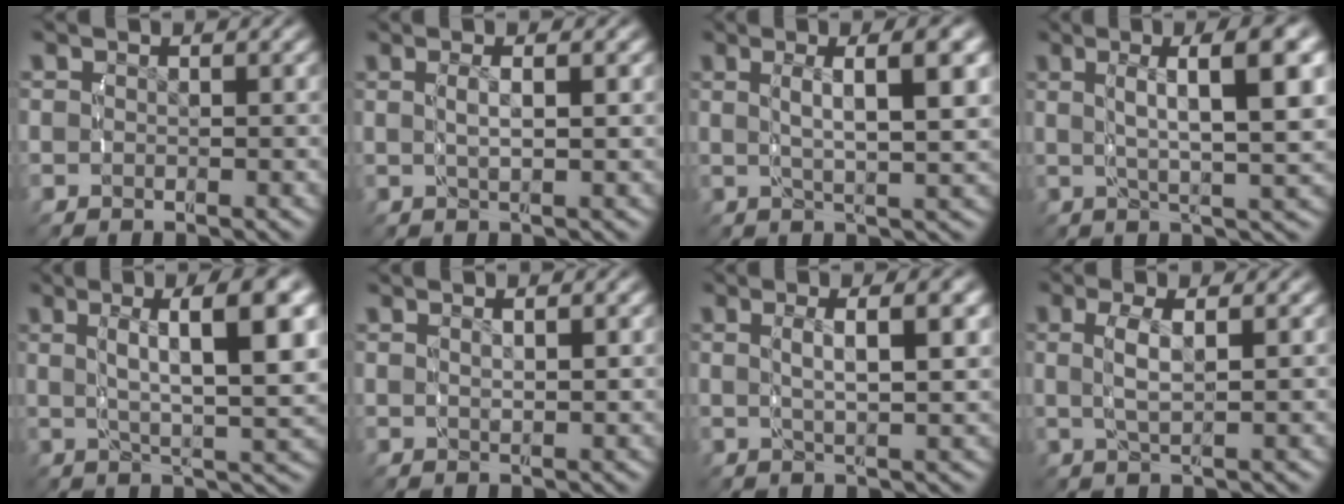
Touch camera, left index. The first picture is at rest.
{"total": 2.5, "force": [0.6, 0.2, 2.5], "torque": [-0.044, -0.002, 0.016]}
{"total": 5.4, "force": [1.3, 0.7, 5.2], "torque": [-0.074, 0.006, 0.028]}
{"total": 7.5, "force": [1.7, 1.2, 7.2], "torque": [-0.096, 0.014, 0.030]}
{"total": 8.3, "force": [1.7, 1.6, 8.0], "torque": [-0.104, 0.013, 0.030]}
{"total": 1.4, "force": [0.6, -0.3, 1.2], "torque": [-0.017, -0.002, 0.018]}
{"total": 3.9, "force": [1.0, 0.5, 3.8], "torque": [-0.060, 0.002, 0.024]}
{"total": 2.8, "force": [0.6, 0.2, 2.7], "torque": [-0.063, -0.005, 0.019]}